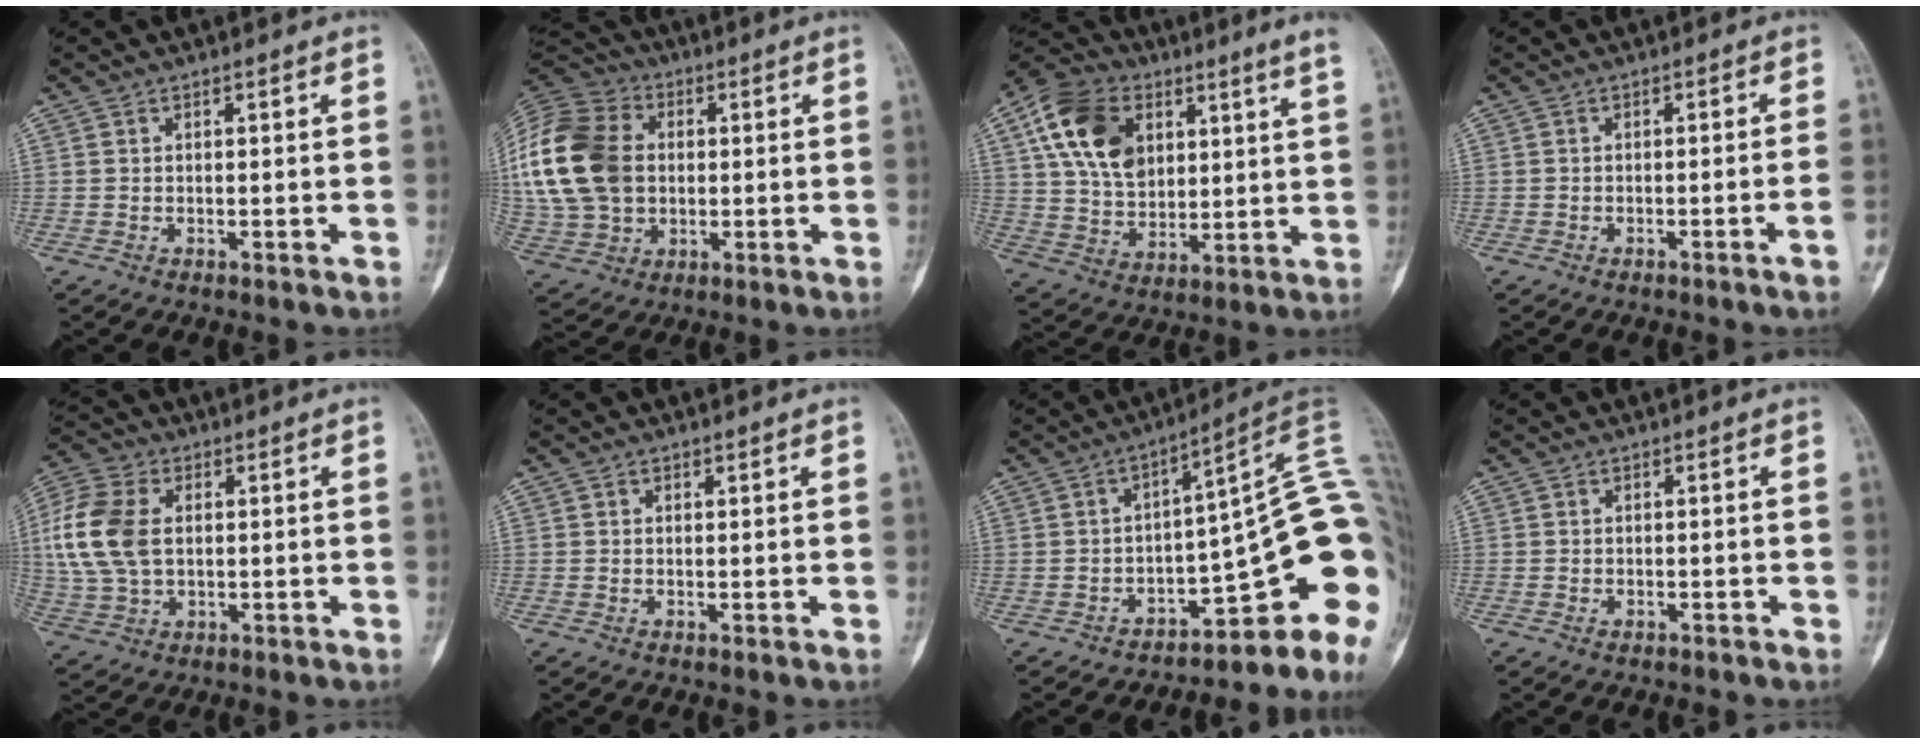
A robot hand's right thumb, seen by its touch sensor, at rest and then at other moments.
{"total": 23.0, "force": [1.9, 17.2, 15.1], "torque": [-0.330, 0.015, 0.043]}
{"total": 17.4, "force": [8.2, 9.3, 12.2], "torque": [-0.181, -0.021, 0.138]}
{"total": 3.2, "force": [-1.5, -0.4, 2.8], "torque": [-0.052, 0.014, -0.022]}
{"total": 13.5, "force": [1.8, 8.7, 10.1], "torque": [-0.222, 0.009, 0.034]}
{"total": 0.5, "force": [0.3, 0.4, 0.1], "torque": [0.002, -0.001, 0.004]}
{"total": 19.8, "force": [-4.3, 6.7, 18.1], "torque": [-0.154, 0.077, -0.039]}
{"total": 0.7, "force": [-0.3, 0.5, 0.4], "torque": [-0.009, 0.007, -0.002]}